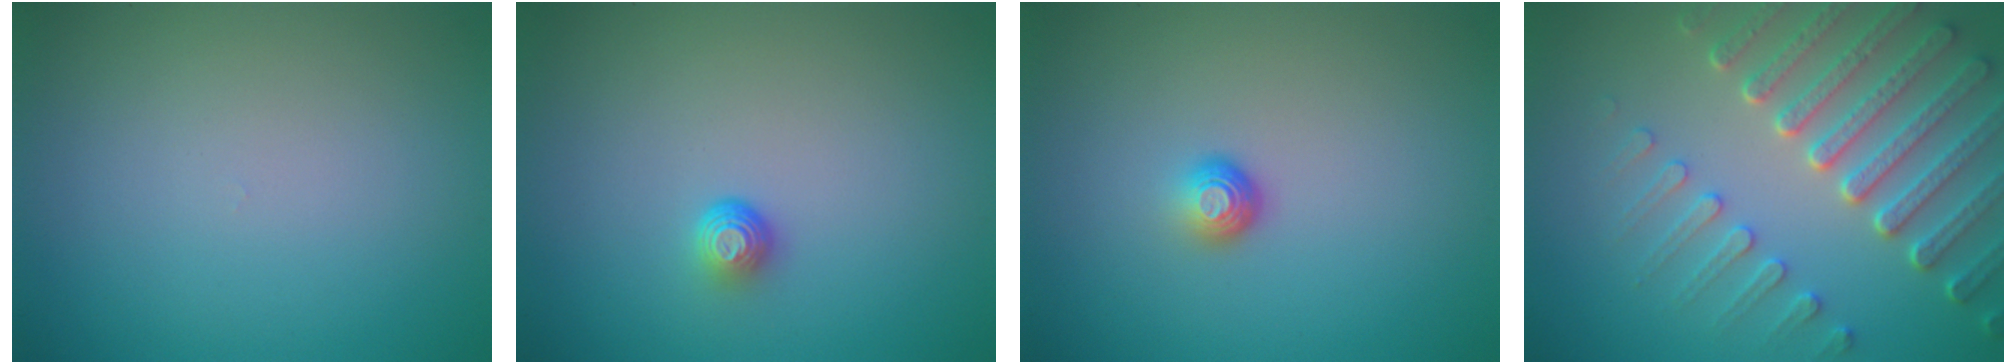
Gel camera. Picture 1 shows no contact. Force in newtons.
{"total": 1.5, "press": 1.0, "slide": 1.1}
{"total": 1.6, "press": 1.0, "slide": 1.2}
{"total": 6.7, "press": 5.4, "slide": 4.0}